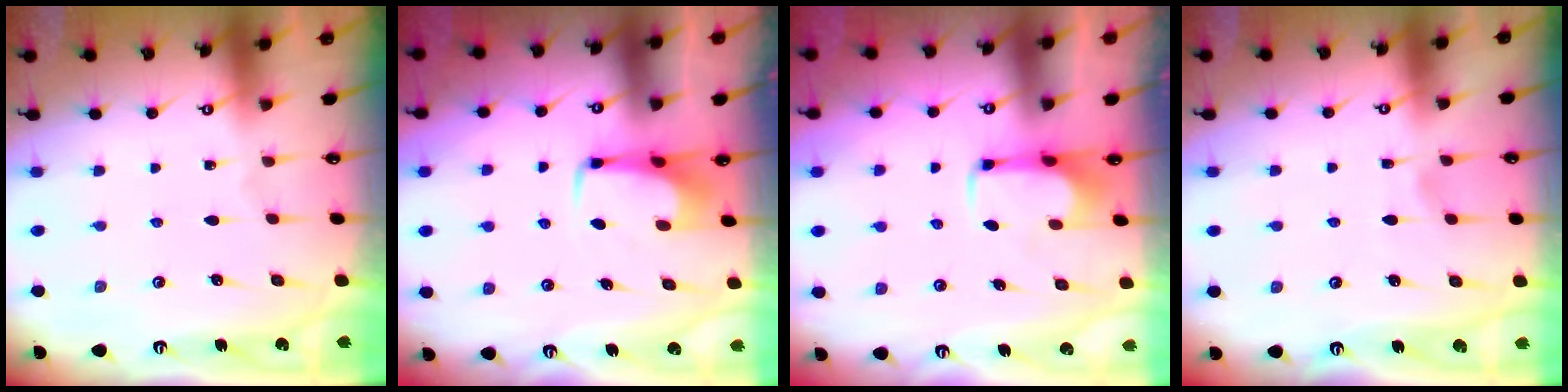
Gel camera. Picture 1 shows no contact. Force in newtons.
{"total": 3.0, "press": 2.9, "slide": 0.4}
{"total": 2.0, "press": 2.0, "slide": 0.3}
{"total": 3.2, "press": 3.2, "slide": 0.4}